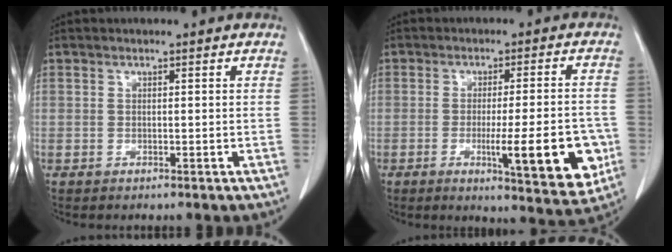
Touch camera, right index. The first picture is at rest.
{"total": 12.9, "force": [-3.6, 2.1, 12.2], "torque": [-0.156, -0.013, -0.042]}